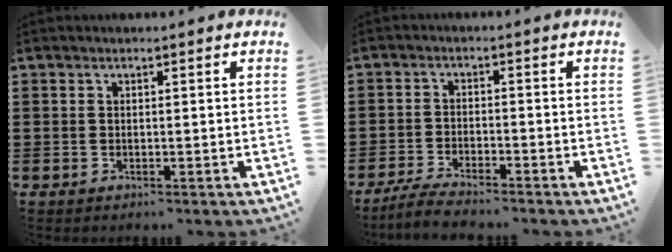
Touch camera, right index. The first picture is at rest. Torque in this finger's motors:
{"motor_torque": [0.78, 0.84, 0.21, 0.05]}